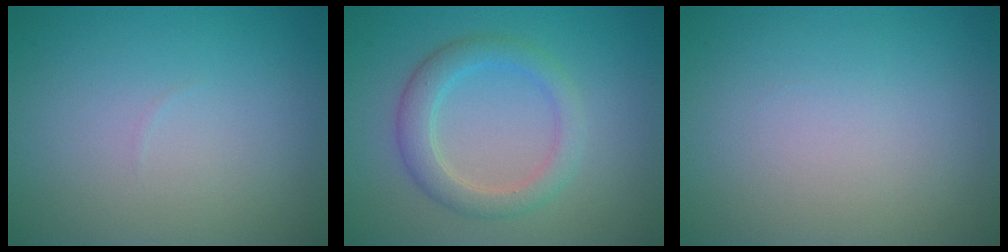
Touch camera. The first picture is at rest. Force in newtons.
{"total": 3.3, "press": 3.3, "slide": 0.1}
{"total": 0.0}